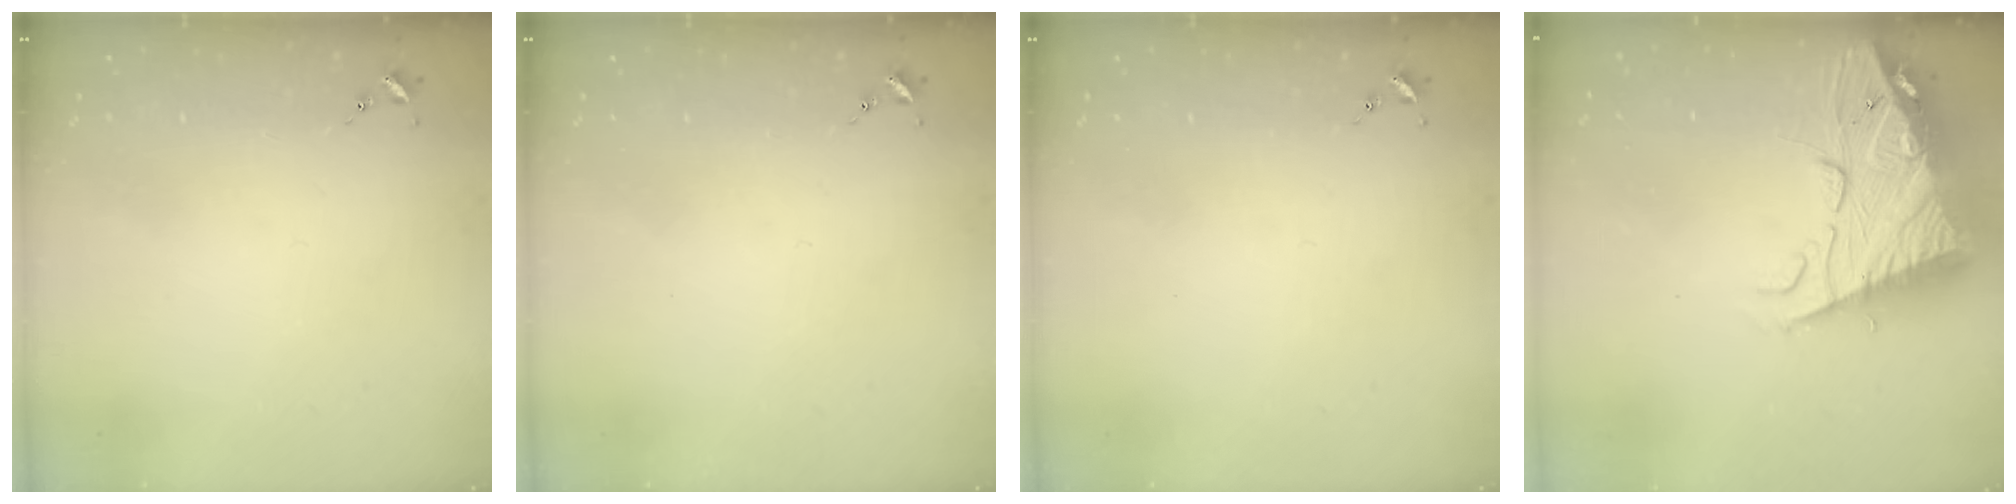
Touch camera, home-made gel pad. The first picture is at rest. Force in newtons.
{"total": 0.0}
{"total": 0.0}
{"total": 17.9, "press": 17.8, "slide": 1.7}